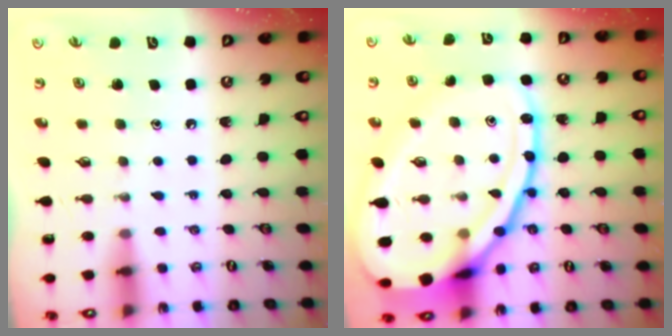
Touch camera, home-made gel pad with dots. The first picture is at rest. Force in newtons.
{"total": 25.0, "press": 24.9, "slide": 2.2}